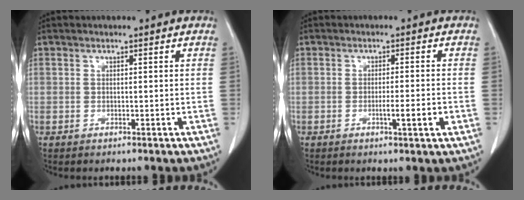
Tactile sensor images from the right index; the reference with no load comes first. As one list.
[{"total": 3.4, "force": [-1.2, -0.1, 3.2], "torque": [-0.052, -0.003, -0.015]}]